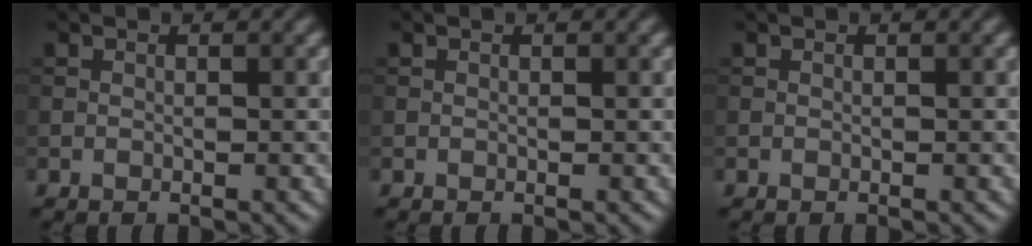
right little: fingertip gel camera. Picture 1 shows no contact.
{"total": 0.0}
{"total": 0.0}